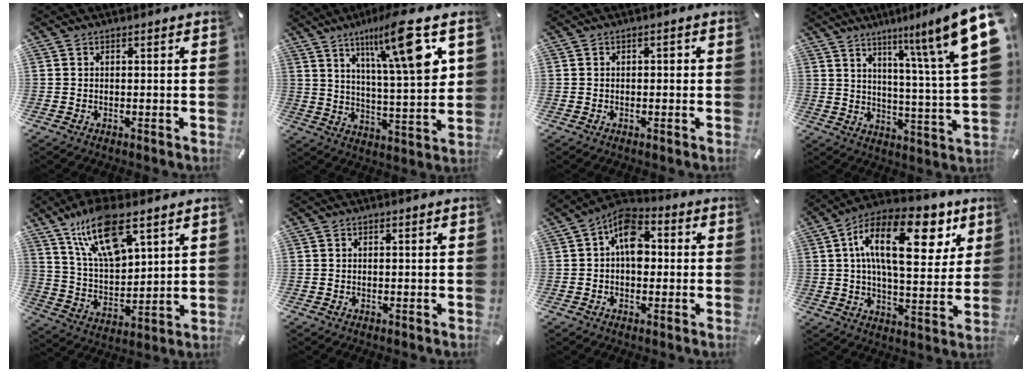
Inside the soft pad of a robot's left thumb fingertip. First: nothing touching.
{"total": 17.6, "force": [9.7, 3.5, 14.2], "torque": [-0.226, -0.041, 0.147]}
{"total": 1.1, "force": [0.0, 0.7, 0.9], "torque": [-0.017, 0.007, -0.003]}
{"total": 17.0, "force": [10.3, 1.9, 13.4], "torque": [-0.196, -0.070, 0.151]}
{"total": 16.0, "force": [10.4, 6.6, 10.2], "torque": [-0.214, -0.035, 0.184]}
{"total": 0.0}
{"total": 9.3, "force": [0.9, 6.1, 6.9], "torque": [-0.102, 0.000, 0.014]}
{"total": 22.4, "force": [8.4, 11.0, 17.7], "torque": [-0.279, -0.023, 0.130]}